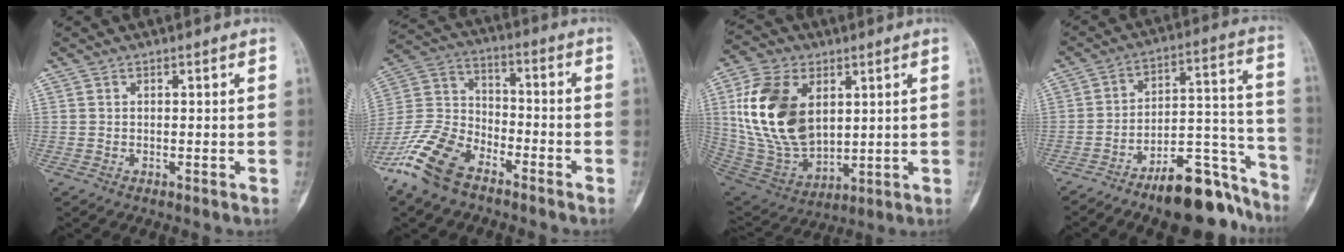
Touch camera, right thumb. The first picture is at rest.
{"total": 14.5, "force": [-9.9, 7.3, 7.8], "torque": [-0.163, 0.046, -0.201]}
{"total": 20.0, "force": [4.6, 12.5, 14.9], "torque": [-0.276, -0.020, 0.100]}
{"total": 17.1, "force": [-12.8, 6.1, 9.5], "torque": [-0.091, 0.122, -0.198]}